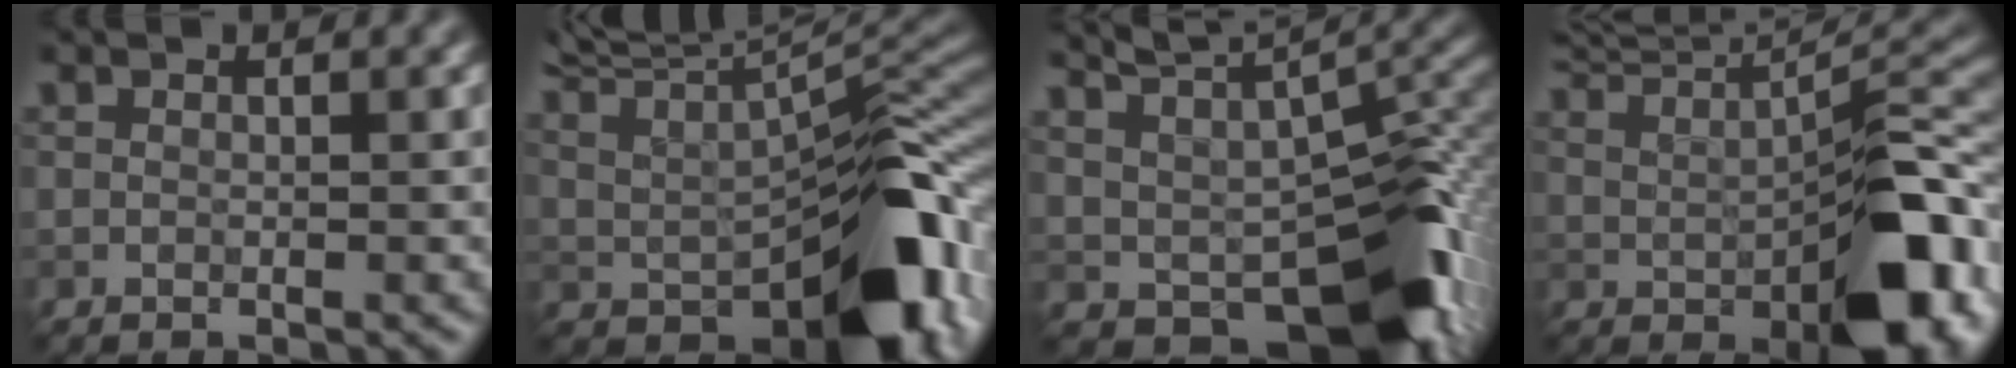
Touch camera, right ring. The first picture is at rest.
{"total": 10.9, "force": [2.1, 5.2, 9.3], "torque": [-0.148, 0.013, 0.077]}
{"total": 9.4, "force": [-1.0, 4.9, 7.9], "torque": [-0.114, -0.013, 0.027]}
{"total": 10.4, "force": [2.4, 4.1, 9.3], "torque": [-0.139, 0.007, 0.078]}